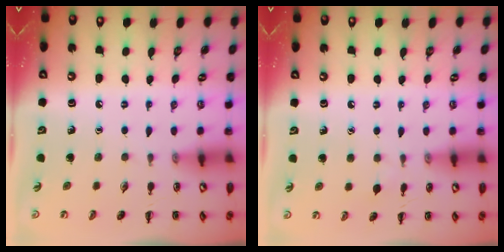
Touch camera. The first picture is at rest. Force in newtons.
{"total": 2.7, "press": 2.5, "slide": 1.1}